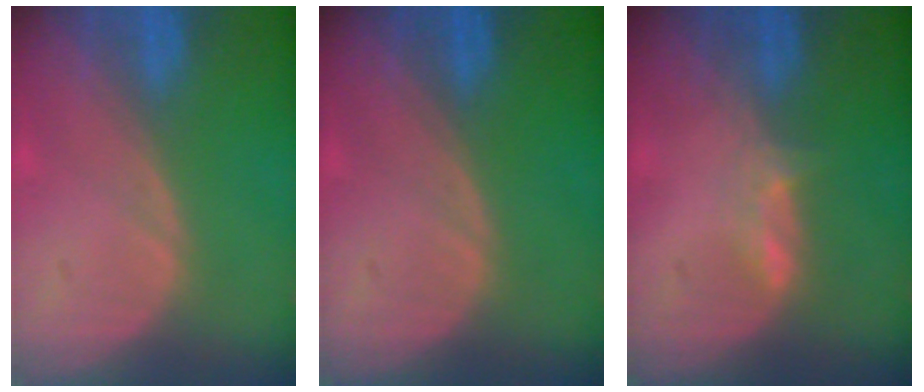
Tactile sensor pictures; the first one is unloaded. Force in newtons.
{"total": 0.0}
{"total": 1.7, "press": 1.7, "slide": 0.6}